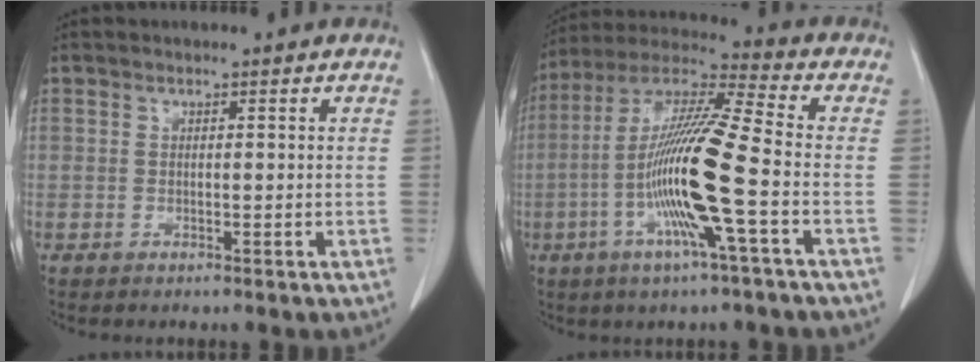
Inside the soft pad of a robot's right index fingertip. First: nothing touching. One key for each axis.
{"total": 15.7, "fx": -3.9, "fy": -0.3, "fz": 15.2, "tx": -0.298, "ty": -0.003, "tz": -0.085}